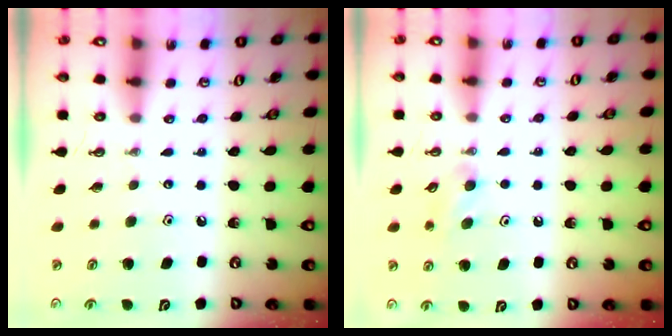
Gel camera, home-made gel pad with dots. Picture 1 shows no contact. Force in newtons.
{"total": 5.3, "press": 5.1, "slide": 1.4}